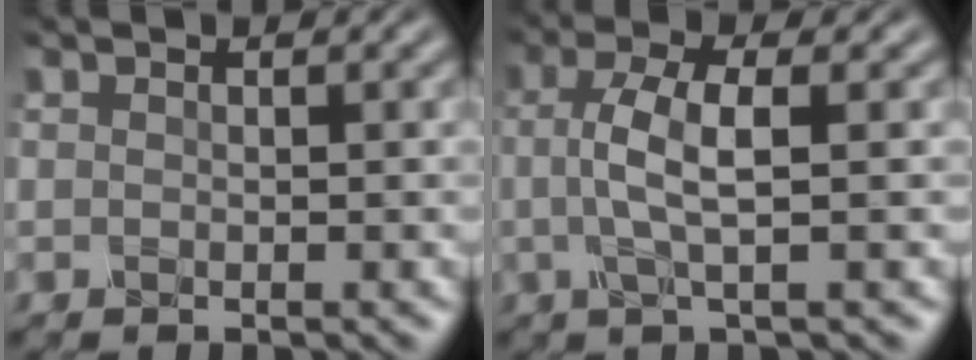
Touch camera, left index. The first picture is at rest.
{"total": 3.5, "force": [-0.4, 0.7, 3.4], "torque": [-0.075, 0.002, -0.010]}